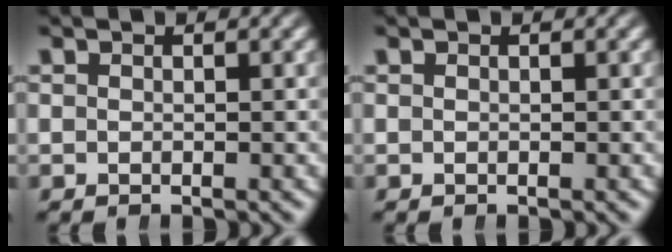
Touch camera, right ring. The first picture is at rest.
{"total": 0.0}